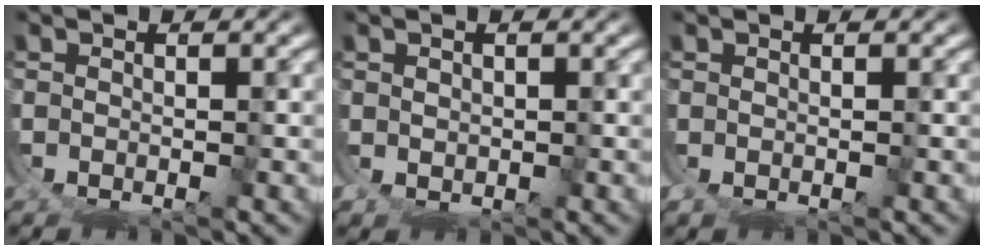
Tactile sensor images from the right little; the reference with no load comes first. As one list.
[{"total": 1.5, "force": [1.3, -0.6, -0.5], "torque": [0.004, -0.006, 0.030]}, {"total": 1.4, "force": [0.1, 1.2, 0.7], "torque": [-0.025, -0.006, 0.004]}]